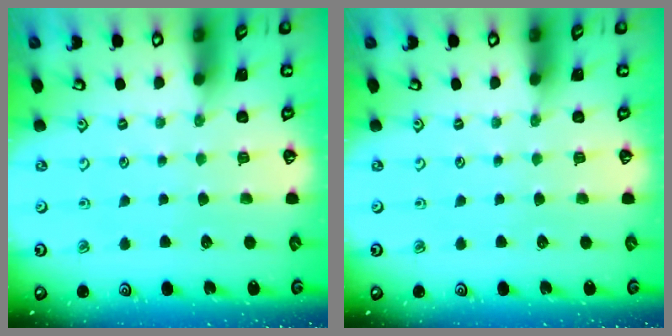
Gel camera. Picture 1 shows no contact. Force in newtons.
{"total": 0.0}